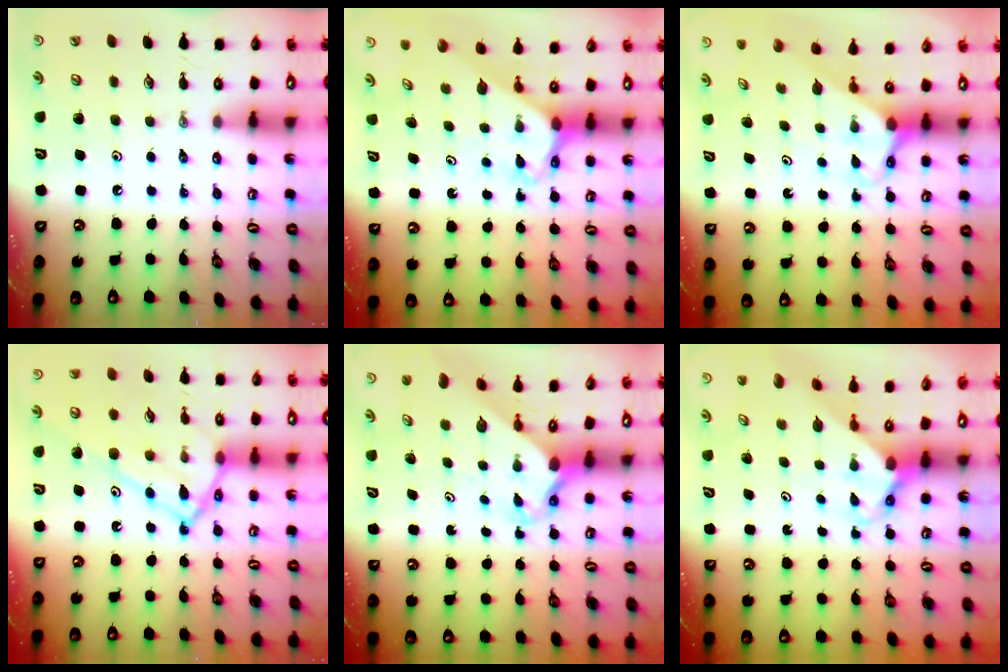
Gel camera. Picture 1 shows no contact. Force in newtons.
{"total": 2.8, "press": 2.8, "slide": 0.2}
{"total": 2.8, "press": 2.8, "slide": 0.2}
{"total": 16.1, "press": 16.1, "slide": 1.0}
{"total": 2.3, "press": 2.3, "slide": 0.2}
{"total": 3.6, "press": 3.6, "slide": 0.4}